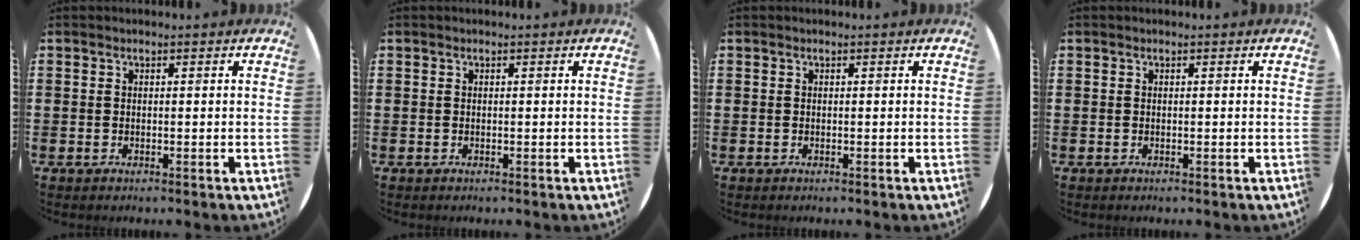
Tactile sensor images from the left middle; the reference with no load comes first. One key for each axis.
{"total": 0.0}
{"total": 0.0}
{"total": 0.0}